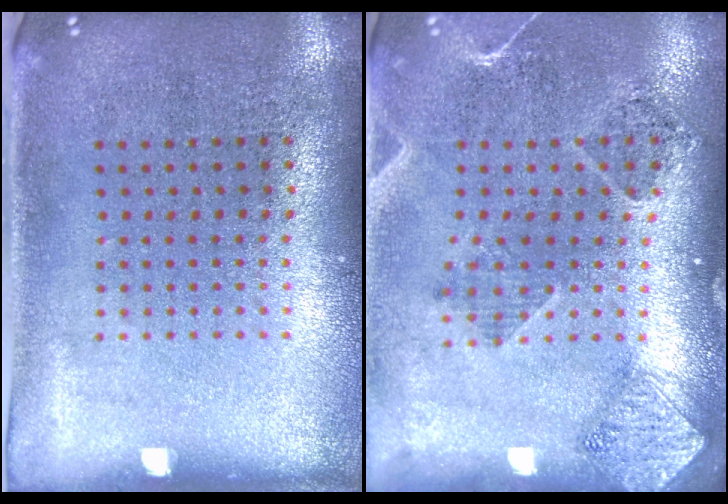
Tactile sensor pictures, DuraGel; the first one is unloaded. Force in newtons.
{"total": 1.5, "press": 1.4, "slide": 0.5}